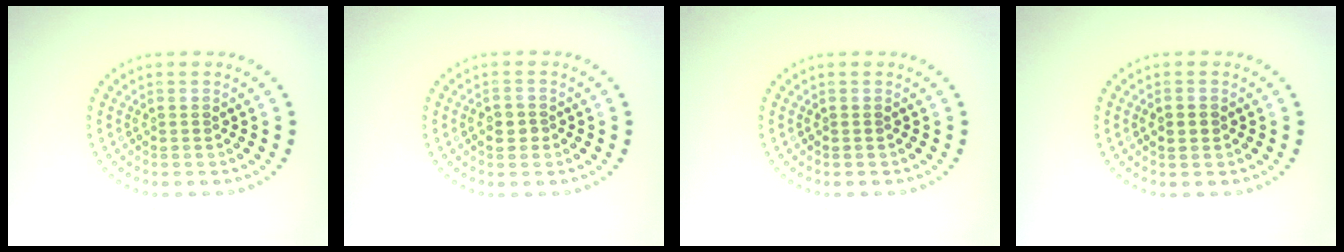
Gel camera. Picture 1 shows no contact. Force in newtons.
{"total": 1.6, "press": 1.6, "slide": 0.2}
{"total": 0.0}
{"total": 1.7, "press": 1.7, "slide": 0.2}